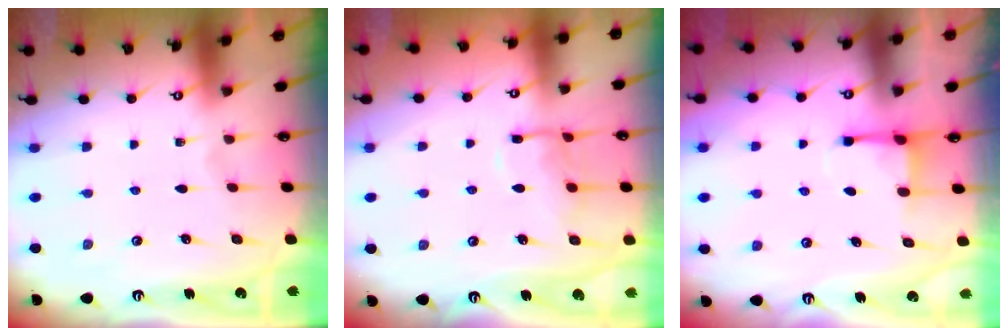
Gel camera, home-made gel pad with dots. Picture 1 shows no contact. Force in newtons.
{"total": 10.0, "press": 10.0, "slide": 0.6}
{"total": 2.2, "press": 2.2, "slide": 0.5}